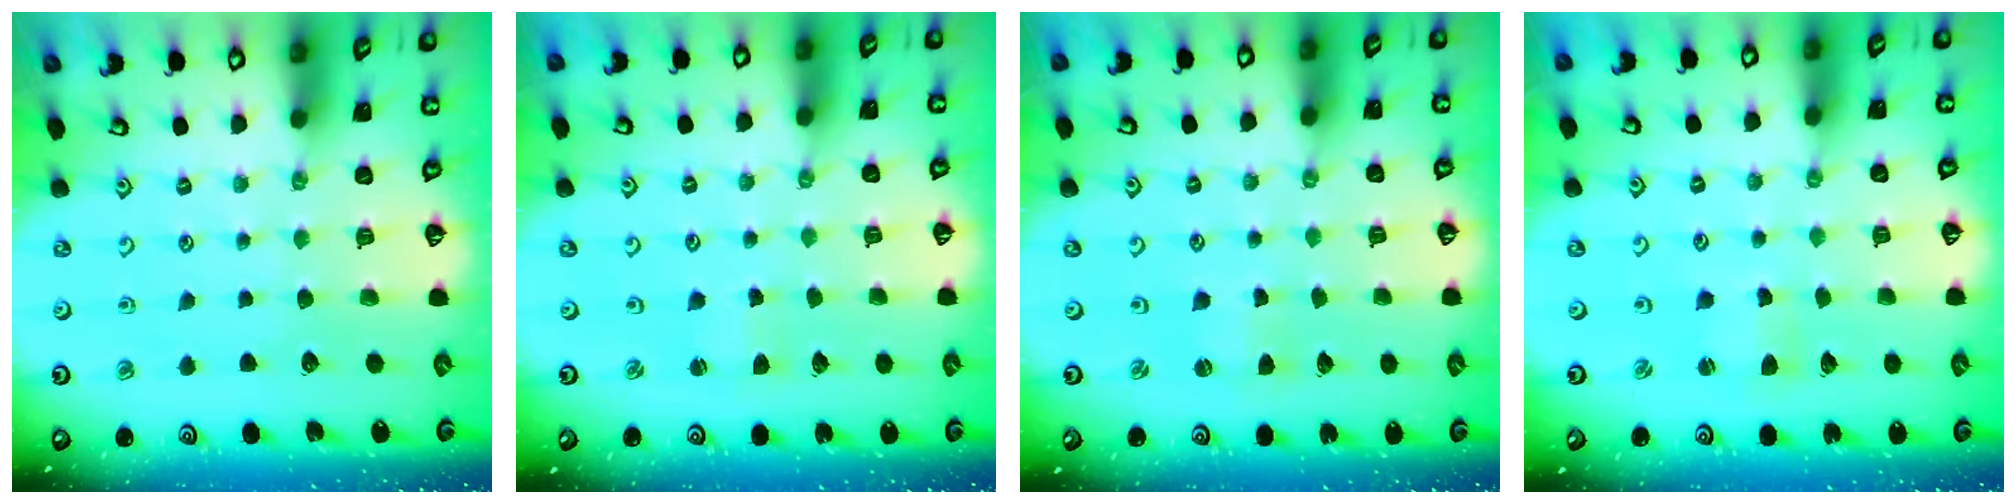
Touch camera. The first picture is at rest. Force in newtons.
{"total": 2.1, "press": 2.1, "slide": 0.3}
{"total": 1.0, "press": 1.0, "slide": 0.1}
{"total": 2.2, "press": 2.2, "slide": 0.3}